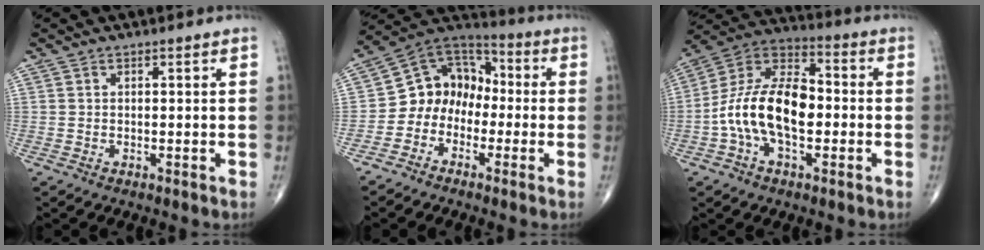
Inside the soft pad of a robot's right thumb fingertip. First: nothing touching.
{"total": 10.7, "force": [-2.7, 8.9, 5.3], "torque": [-0.054, 0.068, -0.068]}
{"total": 16.5, "force": [-2.4, 9.1, 13.6], "torque": [-0.247, 0.040, -0.052]}